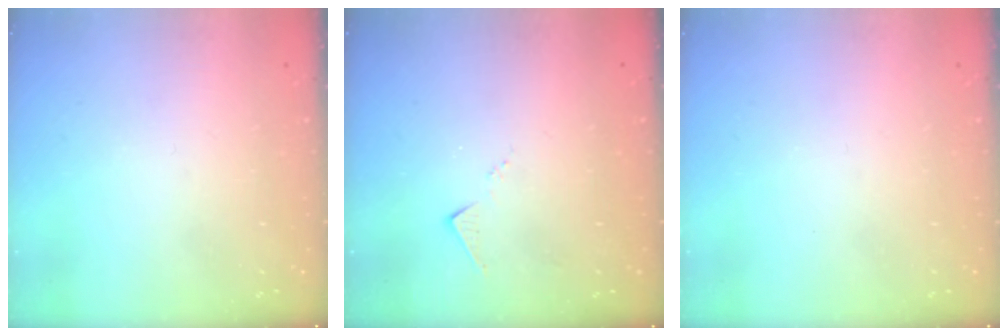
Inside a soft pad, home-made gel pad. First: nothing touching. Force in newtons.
{"total": 6.8, "press": 6.7, "slide": 0.4}
{"total": 0.0}